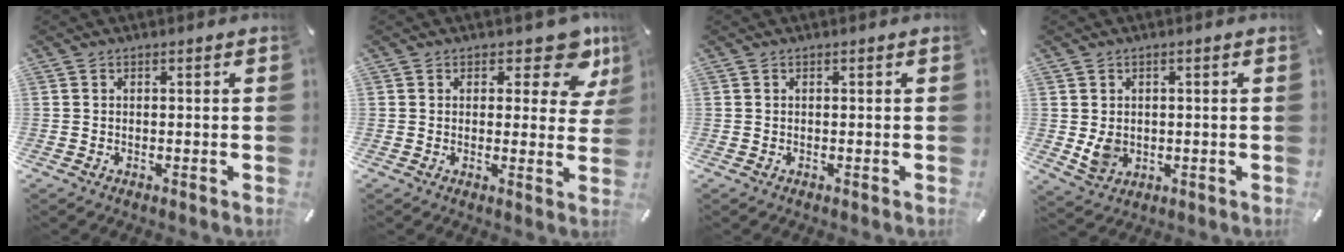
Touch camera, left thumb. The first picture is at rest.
{"total": 9.5, "force": [5.9, 4.5, 5.9], "torque": [-0.056, -0.040, 0.097]}
{"total": 0.0}
{"total": 4.9, "force": [0.4, 4.4, 2.2], "torque": [-0.047, -0.004, 0.005]}